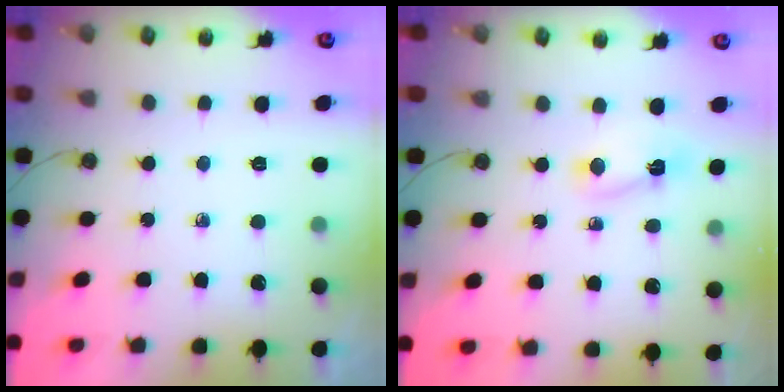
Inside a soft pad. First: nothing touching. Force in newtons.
{"total": 2.8, "press": 2.7, "slide": 0.6}